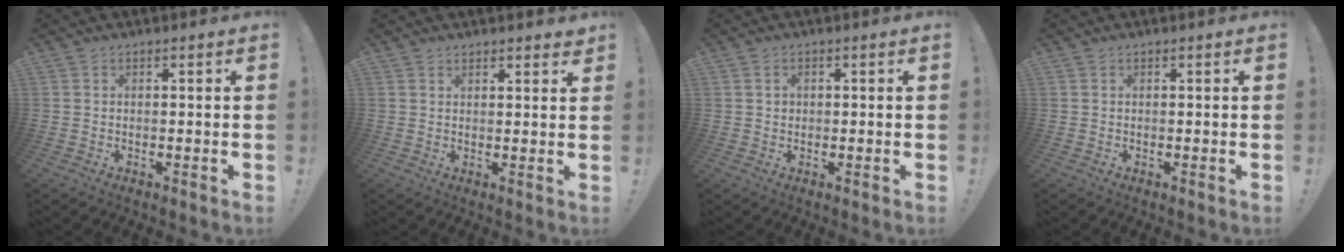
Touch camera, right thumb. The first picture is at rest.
{"total": 2.2, "force": [2.0, 0.8, 0.6], "torque": [-0.007, -0.012, 0.036]}
{"total": 1.3, "force": [0.4, 1.1, 0.5], "torque": [-0.006, 0.000, 0.006]}
{"total": 0.0}